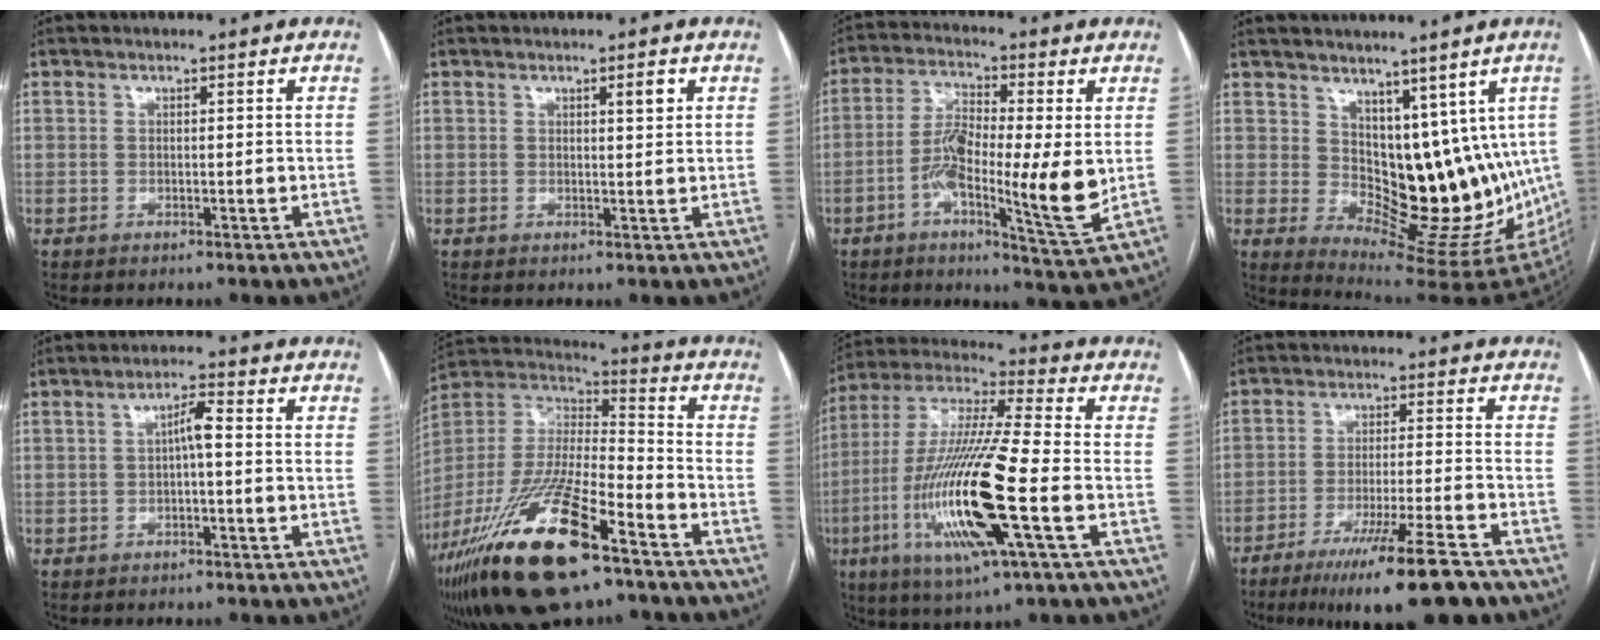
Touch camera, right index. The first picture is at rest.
{"total": 1.9, "force": [0.9, 0.2, 1.7], "torque": [-0.027, -0.001, 0.015]}
{"total": 13.4, "force": [-1.4, 2.1, 13.1], "torque": [-0.234, -0.006, -0.026]}
{"total": 12.6, "force": [3.7, 7.5, 9.4], "torque": [-0.119, 0.000, 0.081]}
{"total": 3.1, "force": [-0.1, 0.4, 3.1], "torque": [-0.053, 0.012, -0.001]}
{"total": 26.0, "force": [-15.8, 7.2, 19.4], "torque": [-0.412, -0.036, -0.280]}
{"total": 20.5, "force": [-5.8, 1.6, 19.6], "torque": [-0.422, -0.023, -0.108]}
{"total": 14.0, "force": [-10.1, 0.0, 9.6], "torque": [-0.152, -0.035, -0.160]}